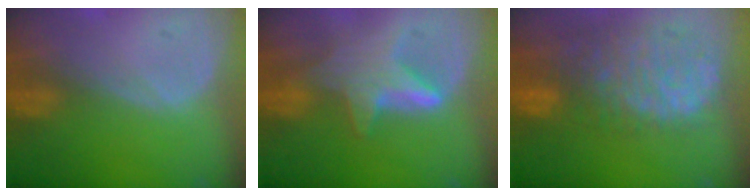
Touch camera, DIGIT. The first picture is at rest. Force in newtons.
{"total": 6.0, "press": 6.0, "slide": 0.5}
{"total": 12.3, "press": 10.1, "slide": 7.0}